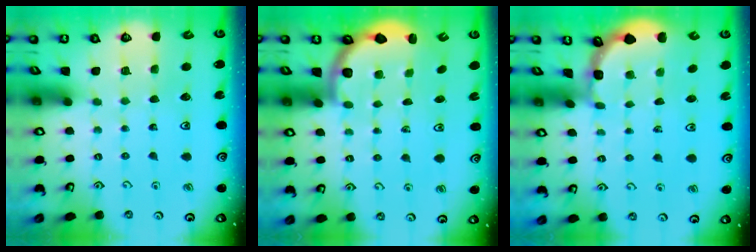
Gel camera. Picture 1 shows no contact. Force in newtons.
{"total": 3.3, "press": 2.7, "slide": 1.8}
{"total": 1.7, "press": 1.7, "slide": 0.1}